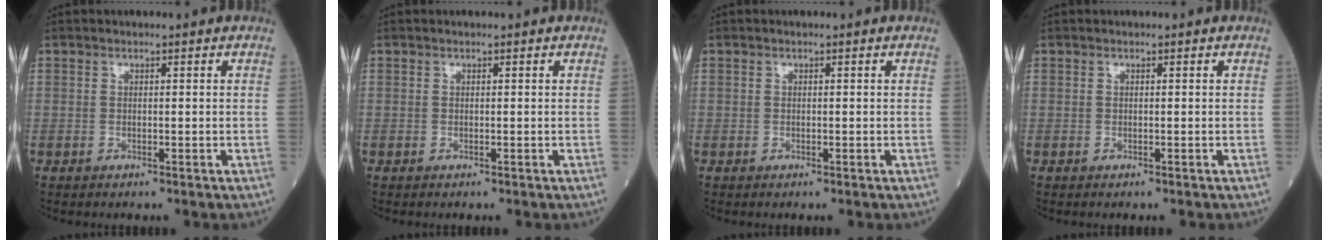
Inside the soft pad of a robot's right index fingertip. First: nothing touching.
{"total": 0.0}
{"total": 0.0}
{"total": 0.0}